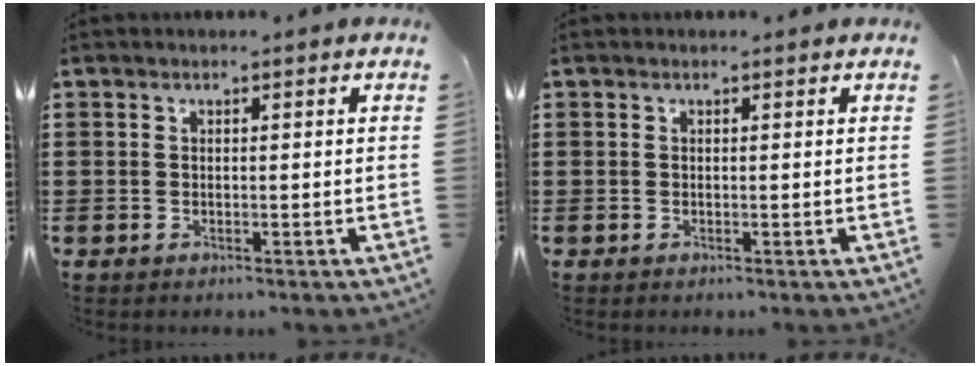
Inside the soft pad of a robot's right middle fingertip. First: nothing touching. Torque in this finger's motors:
{"motor_torque": [0.05, -0.06, 0.13, -0.01]}